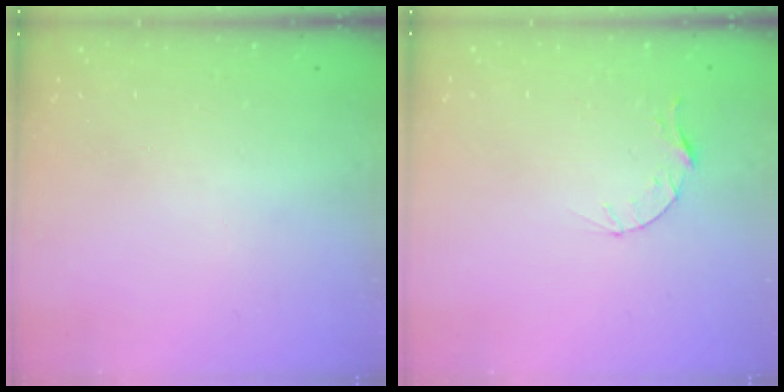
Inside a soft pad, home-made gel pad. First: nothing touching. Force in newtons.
{"total": 3.5, "press": 3.5, "slide": 0.4}